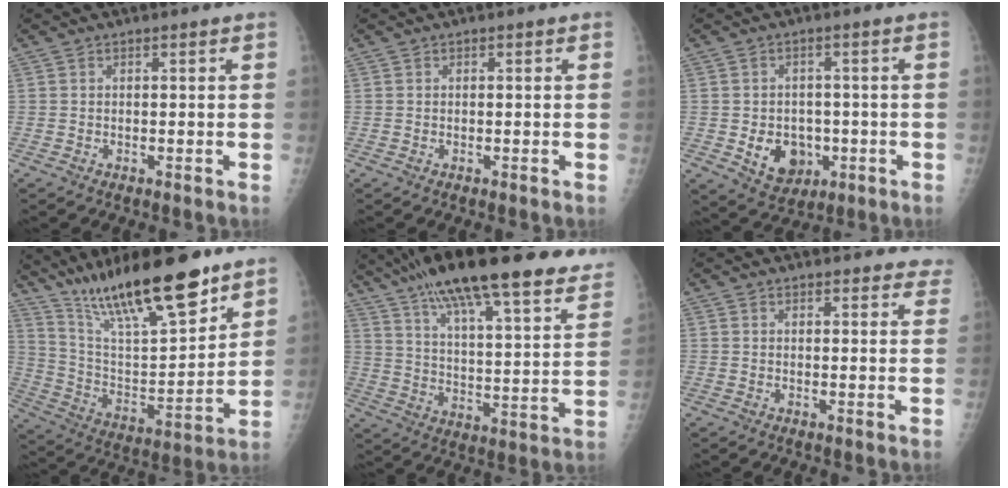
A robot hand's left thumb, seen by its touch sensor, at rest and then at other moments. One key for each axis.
{"total": 0.0}
{"total": 7.6, "fx": -1.7, "fy": 6.2, "fz": 4.2, "tx": -0.033, "ty": 0.003, "tz": -0.011}
{"total": 24.4, "fx": 17.4, "fy": 5.8, "fz": 16.2, "tx": -0.254, "ty": -0.067, "tz": 0.307}
{"total": 32.3, "fx": 23.4, "fy": 7.9, "fz": 20.9, "tx": -0.310, "ty": -0.037, "tz": 0.335}
{"total": 6.6, "fx": 6.0, "fy": 2.2, "fz": 1.4, "tx": 0.026, "ty": -0.020, "tz": 0.050}